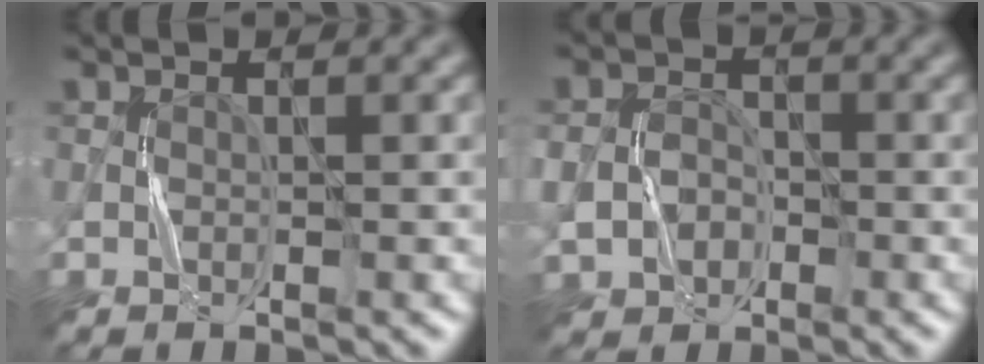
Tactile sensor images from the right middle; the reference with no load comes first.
{"total": 2.7, "force": [-0.7, 2.4, 1.1], "torque": [-0.019, -0.003, -0.015]}